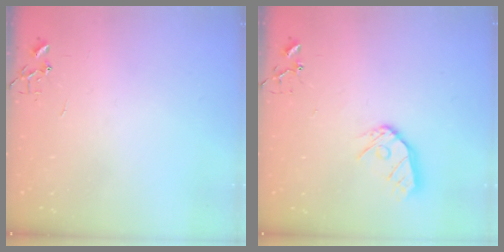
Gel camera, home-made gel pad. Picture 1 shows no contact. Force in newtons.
{"total": 10.7, "press": 10.6, "slide": 1.2}